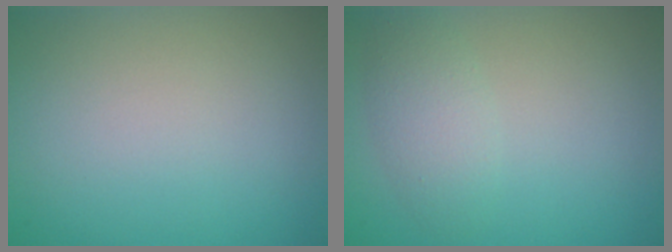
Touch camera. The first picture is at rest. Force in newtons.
{"total": 2.4, "press": 2.4, "slide": 0.1}